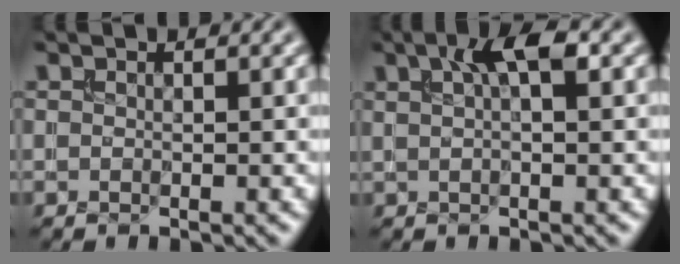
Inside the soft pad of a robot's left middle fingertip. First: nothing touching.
{"total": 3.6, "force": [1.4, 1.0, 3.2], "torque": [-0.049, 0.008, 0.024]}